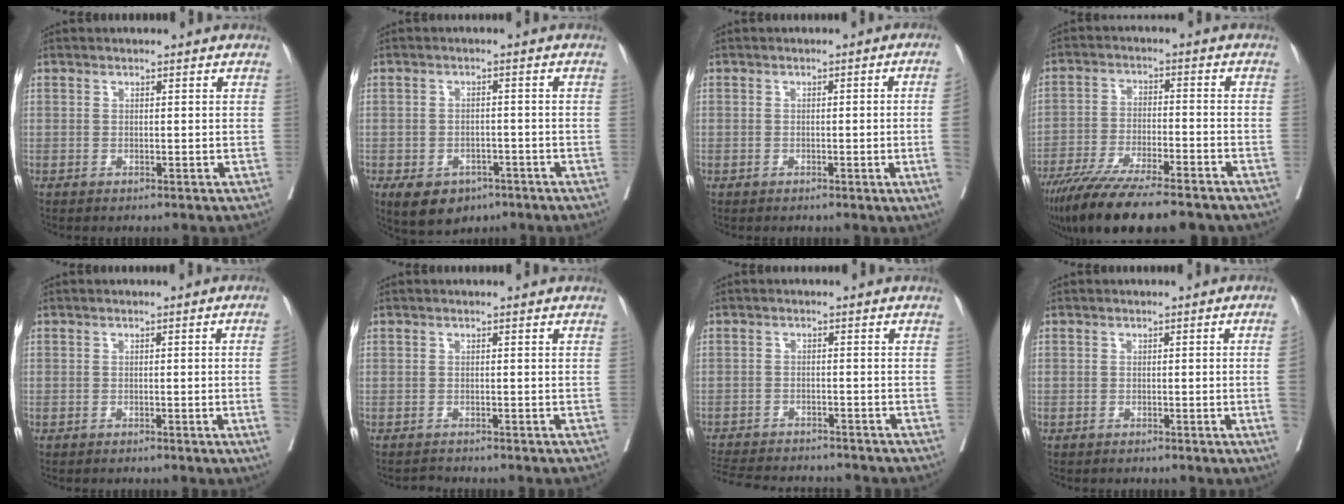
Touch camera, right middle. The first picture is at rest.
{"total": 7.1, "force": [-4.3, 4.6, 3.3], "torque": [-0.048, 0.001, -0.059]}
{"total": 4.4, "force": [-0.7, -0.8, 4.2], "torque": [-0.050, 0.002, -0.008]}
{"total": 17.5, "force": [-14.0, 2.6, 10.1], "torque": [-0.162, -0.036, -0.227]}
{"total": 3.1, "force": [-0.6, -0.9, 2.9], "torque": [-0.038, 0.000, -0.007]}
{"total": 0.8, "force": [-0.8, 0.1, -0.3], "torque": [0.006, -0.006, -0.014]}
{"total": 12.3, "force": [-11.3, 2.6, 4.2], "torque": [-0.085, -0.006, -0.159]}
{"total": 2.9, "force": [-0.5, -0.9, 2.7], "torque": [-0.035, -0.001, -0.007]}